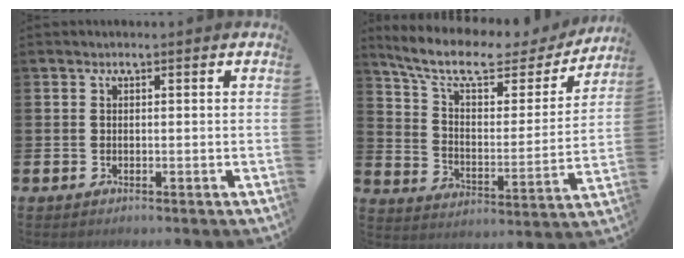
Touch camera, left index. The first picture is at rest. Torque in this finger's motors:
{"motor_torque": [0.86, -0.86, 0.45, 0.18]}